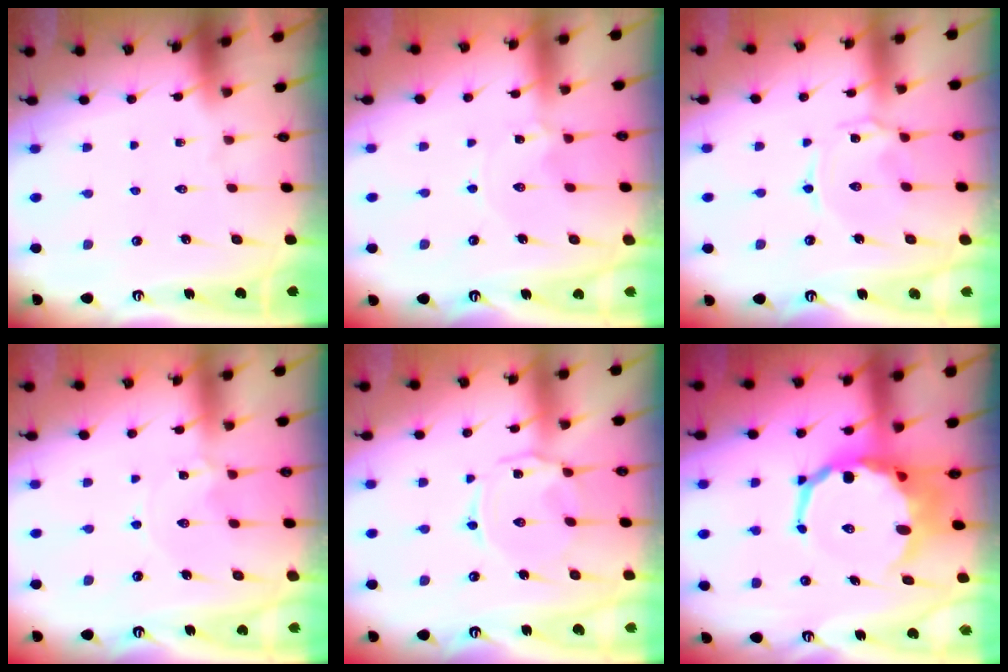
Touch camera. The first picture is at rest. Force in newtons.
{"total": 0.0}
{"total": 1.7, "press": 1.7, "slide": 0.4}
{"total": 0.0}
{"total": 3.1, "press": 3.1, "slide": 0.4}
{"total": 11.9, "press": 11.7, "slide": 2.4}